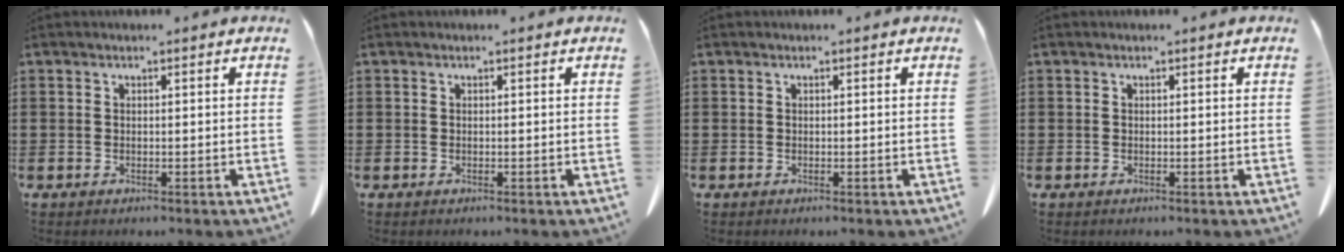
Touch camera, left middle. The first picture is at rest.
{"total": 0.0}
{"total": 0.0}
{"total": 0.0}